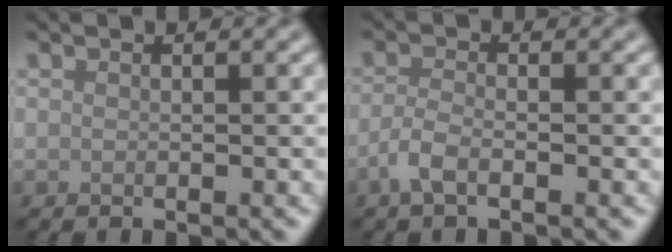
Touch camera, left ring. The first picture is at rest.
{"total": 2.0, "force": [-1.1, 0.7, 1.5], "torque": [-0.035, 0.001, -0.028]}